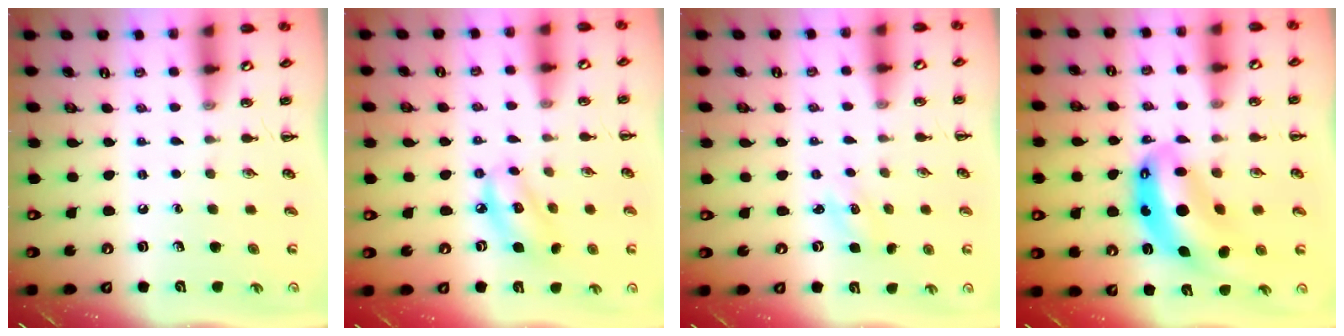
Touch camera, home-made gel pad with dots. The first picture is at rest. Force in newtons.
{"total": 6.8, "press": 6.7, "slide": 1.3}
{"total": 1.8, "press": 1.7, "slide": 0.5}
{"total": 12.8, "press": 12.4, "slide": 3.2}